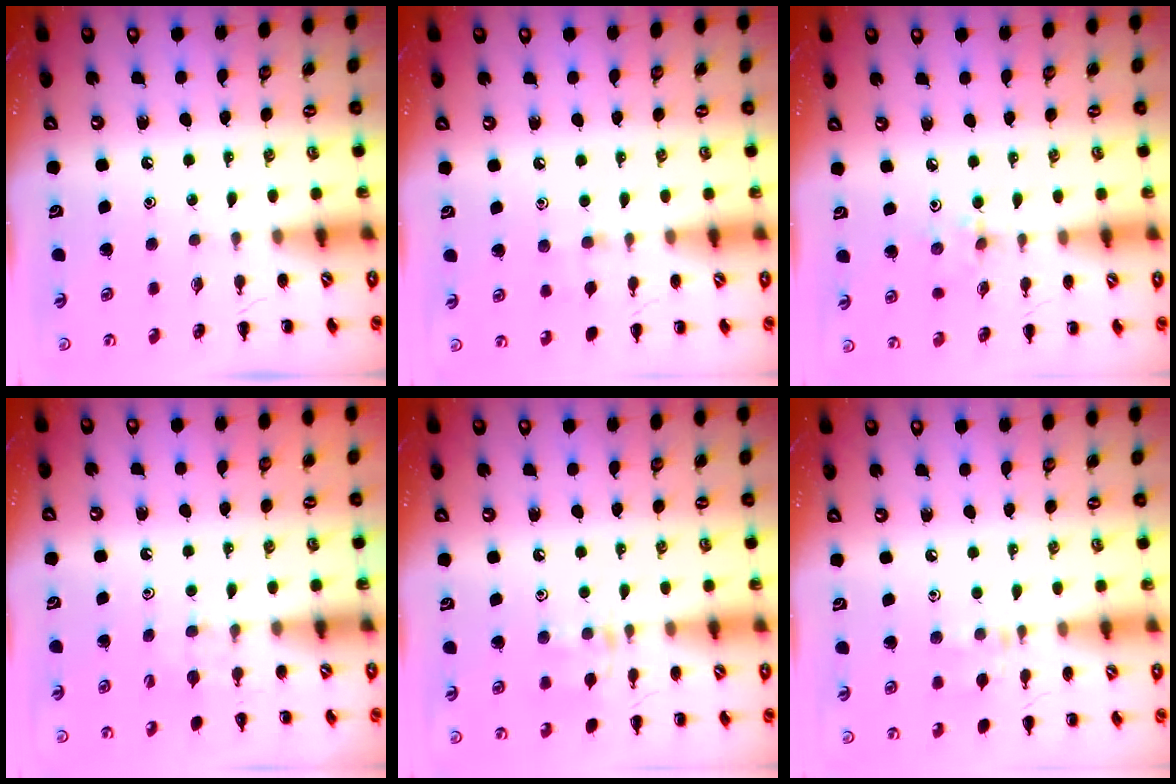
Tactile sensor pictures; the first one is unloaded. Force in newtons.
{"total": 5.5, "press": 5.1, "slide": 2.0}
{"total": 2.2, "press": 2.1, "slide": 0.6}
{"total": 4.6, "press": 4.3, "slide": 1.5}
{"total": 8.6, "press": 8.6, "slide": 1.0}
{"total": 8.0, "press": 7.9, "slide": 1.3}